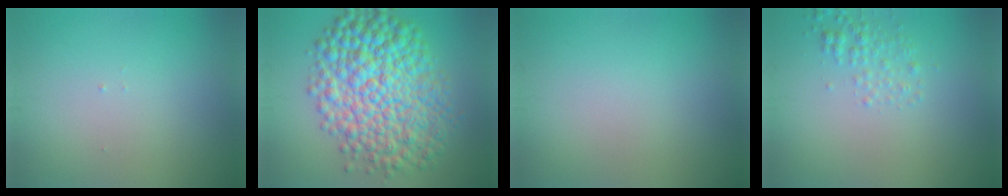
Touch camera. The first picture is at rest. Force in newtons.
{"total": 11.5, "press": 11.5, "slide": 0.0}
{"total": 0.0}
{"total": 1.8, "press": 1.8, "slide": 0.1}